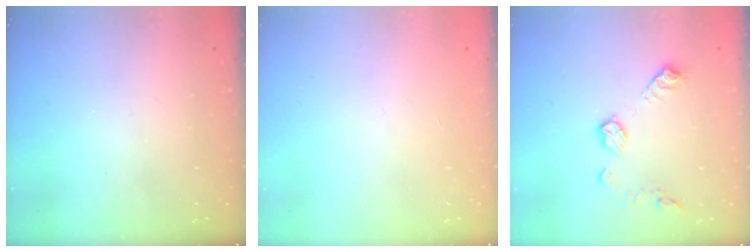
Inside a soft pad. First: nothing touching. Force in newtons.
{"total": 0.0}
{"total": 9.8, "press": 9.8, "slide": 0.6}